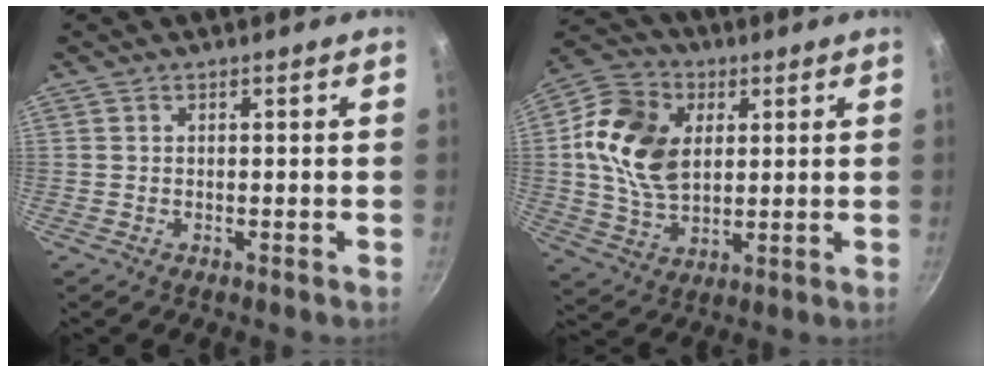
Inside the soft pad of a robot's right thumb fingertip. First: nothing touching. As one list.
[{"total": 14.8, "force": [2.8, 10.2, 10.3], "torque": [-0.174, -0.005, 0.045]}]